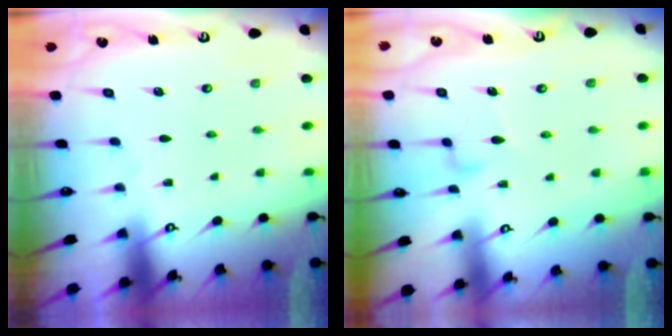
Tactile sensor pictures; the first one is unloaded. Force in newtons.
{"total": 6.2, "press": 6.2, "slide": 0.3}